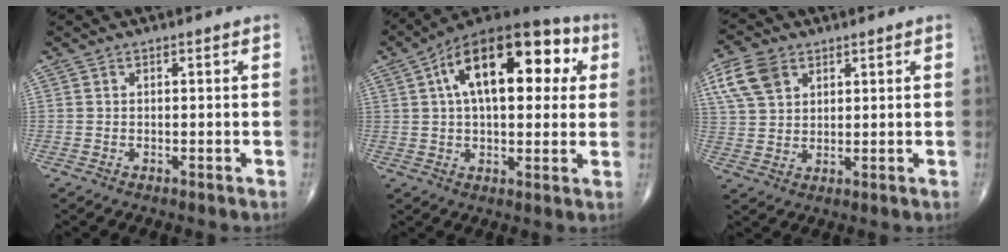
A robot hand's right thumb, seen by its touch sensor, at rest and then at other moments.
{"total": 22.3, "force": [6.3, 11.2, 18.2], "torque": [-0.257, 0.028, 0.089]}
{"total": 8.3, "force": [3.9, 5.6, 4.7], "torque": [-0.086, -0.003, 0.077]}